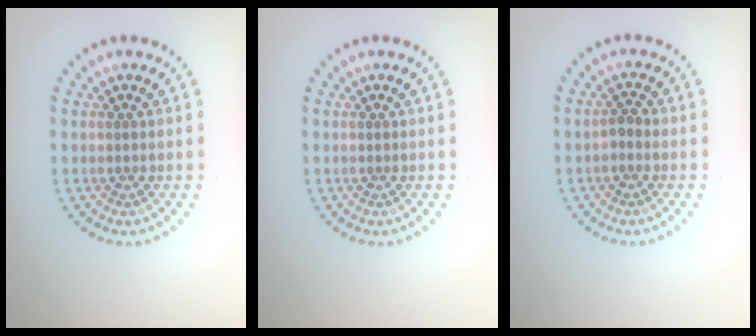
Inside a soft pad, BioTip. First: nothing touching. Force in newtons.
{"total": 0.0}
{"total": 1.0, "press": 0.9, "slide": 0.4}